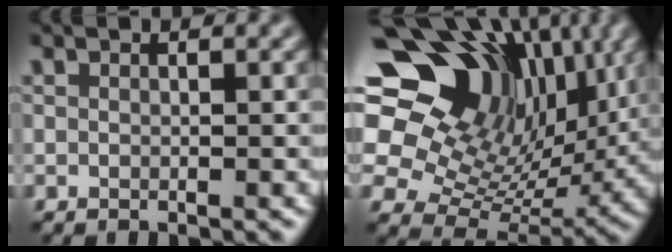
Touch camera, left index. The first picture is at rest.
{"total": 16.4, "force": [7.2, 11.5, 9.2], "torque": [-0.178, 0.029, 0.126]}